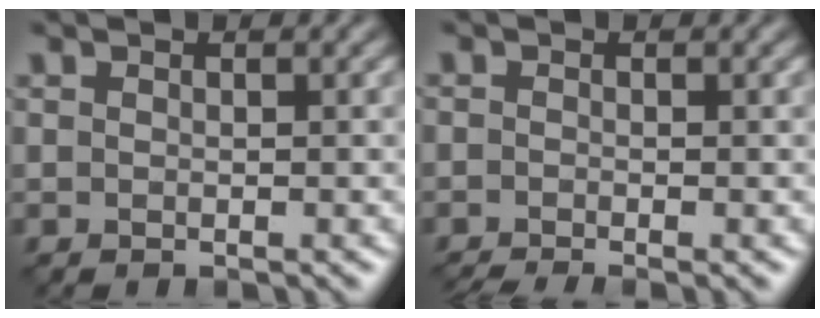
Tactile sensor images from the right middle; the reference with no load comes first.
{"total": 1.9, "force": [-1.6, 0.2, 1.0], "torque": [-0.017, -0.013, -0.034]}